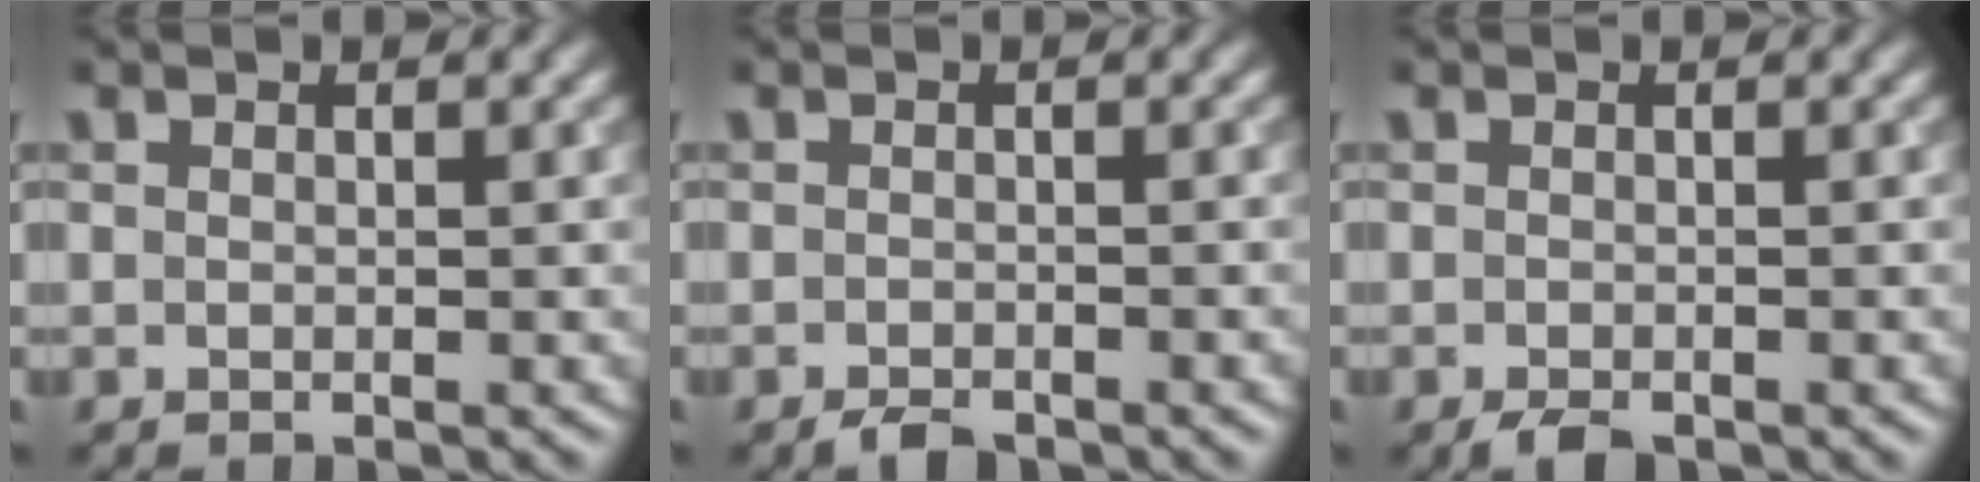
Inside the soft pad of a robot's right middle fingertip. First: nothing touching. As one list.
[{"total": 1.6, "force": [-1.4, 0.4, 0.6], "torque": [-0.009, 0.000, -0.024]}, {"total": 1.8, "force": [-1.5, 0.4, 1.0], "torque": [-0.015, -0.002, -0.021]}]